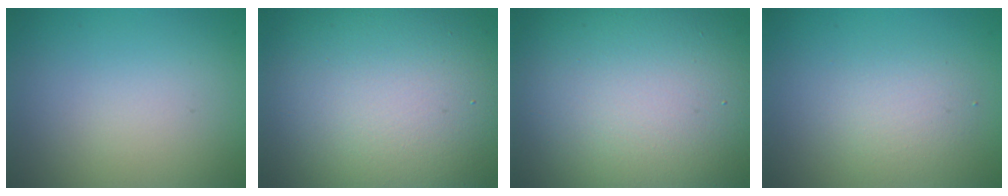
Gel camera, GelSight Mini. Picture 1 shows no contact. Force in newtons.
{"total": 16.3, "press": 16.2, "slide": 1.4}
{"total": 20.2, "press": 20.2, "slide": 1.0}
{"total": 2.4, "press": 2.4, "slide": 0.0}